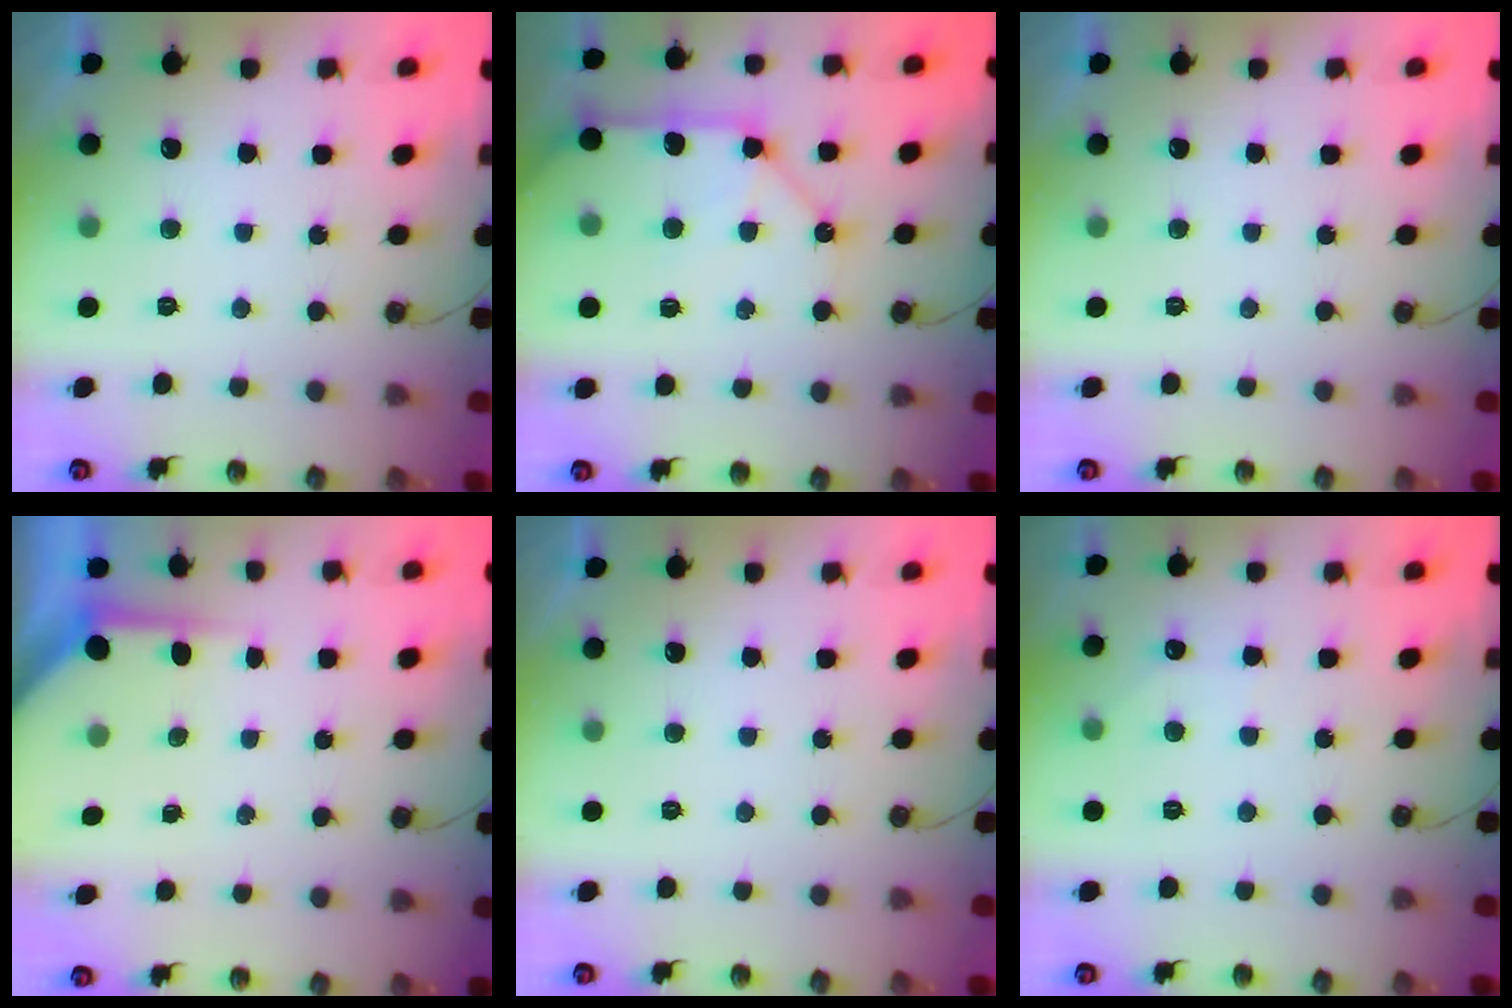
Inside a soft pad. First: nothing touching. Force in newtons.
{"total": 12.9, "press": 12.8, "slide": 1.7}
{"total": 0.0}
{"total": 3.7, "press": 3.7, "slide": 0.3}
{"total": 0.0}
{"total": 2.8, "press": 2.8, "slide": 0.4}